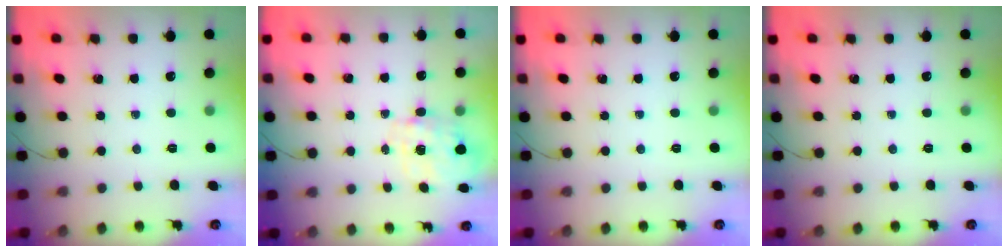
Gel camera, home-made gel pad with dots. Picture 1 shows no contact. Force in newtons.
{"total": 4.0, "press": 3.9, "slide": 0.9}
{"total": 0.0}
{"total": 0.0}